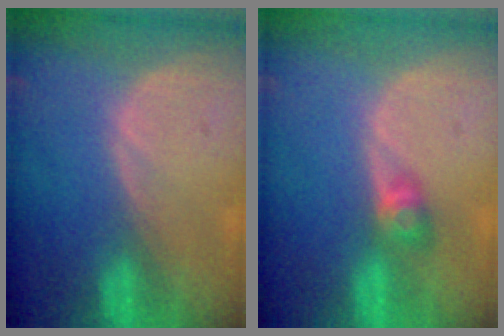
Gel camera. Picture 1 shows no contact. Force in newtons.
{"total": 3.0, "press": 2.6, "slide": 1.5}